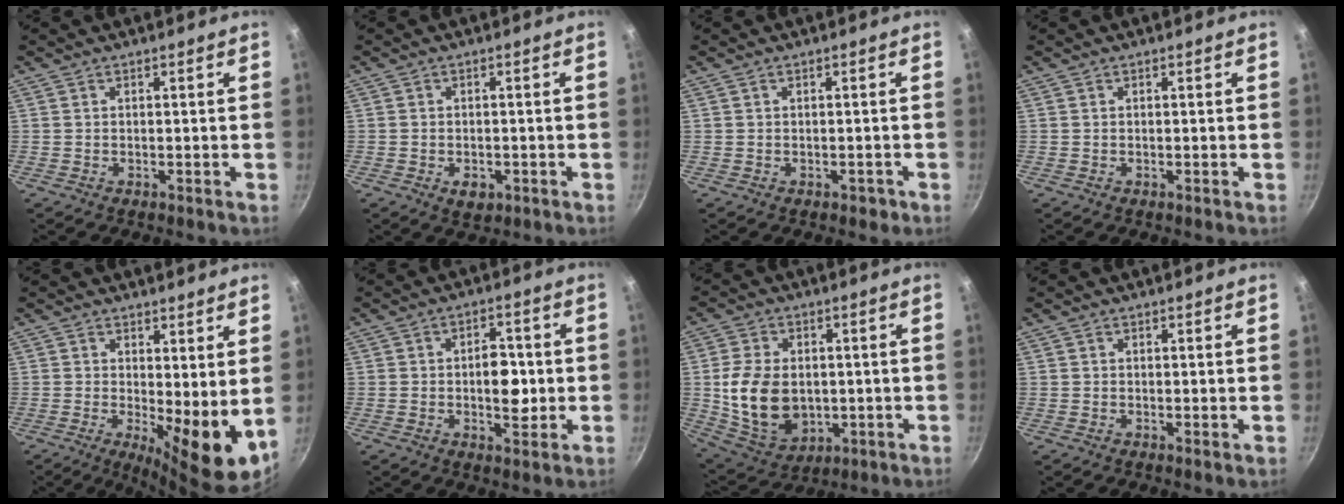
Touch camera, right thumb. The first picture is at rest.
{"total": 3.2, "force": [-1.2, 2.2, 2.1], "torque": [-0.028, 0.004, -0.011]}
{"total": 1.7, "force": [-0.6, 1.2, 0.9], "torque": [0.001, 0.015, 0.001]}
{"total": 0.0}
{"total": 9.5, "force": [0.4, 3.1, 9.0], "torque": [-0.113, -0.024, 0.011]}
{"total": 7.5, "force": [-0.5, 4.4, 6.1], "torque": [-0.061, 0.007, -0.010]}
{"total": 14.5, "force": [-0.2, 10.4, 10.2], "torque": [-0.174, -0.011, 0.013]}
{"total": 0.7, "force": [0.4, 0.3, 0.5], "torque": [-0.006, -0.005, 0.003]}